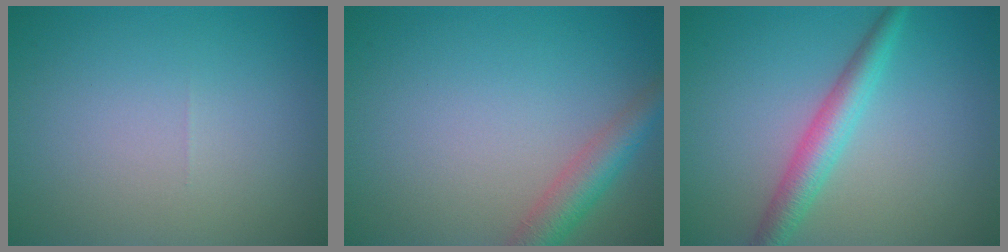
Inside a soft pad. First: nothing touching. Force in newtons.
{"total": 3.5, "press": 3.5, "slide": 0.2}
{"total": 3.5, "press": 3.5, "slide": 0.0}